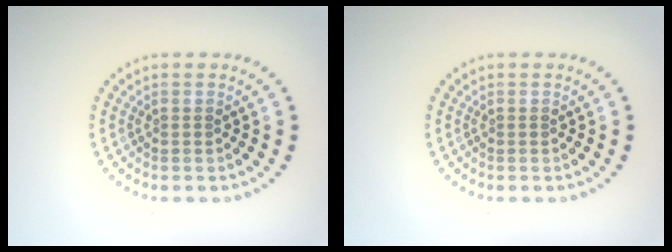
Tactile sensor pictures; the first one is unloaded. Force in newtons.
{"total": 0.0}